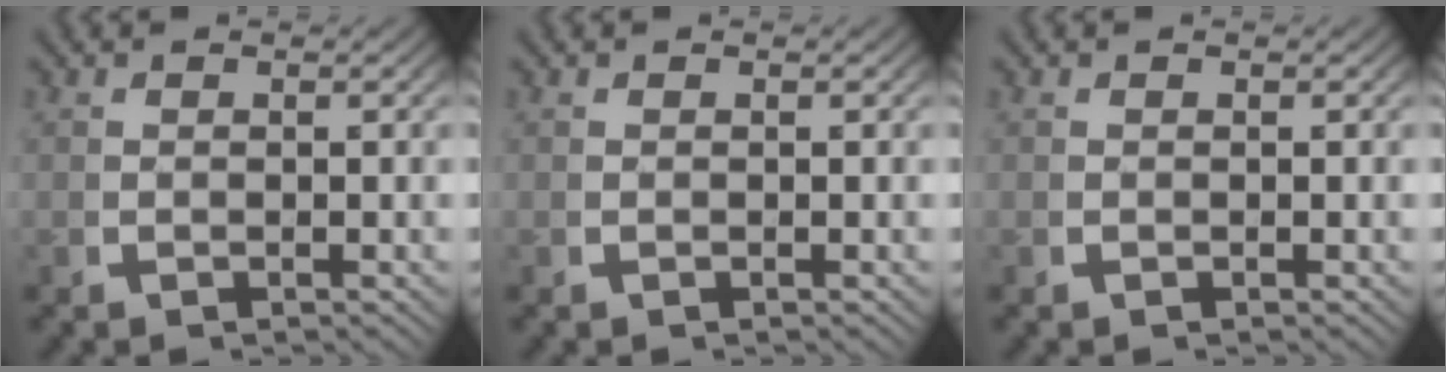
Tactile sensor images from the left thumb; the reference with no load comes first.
{"total": 0.0}
{"total": 0.0}